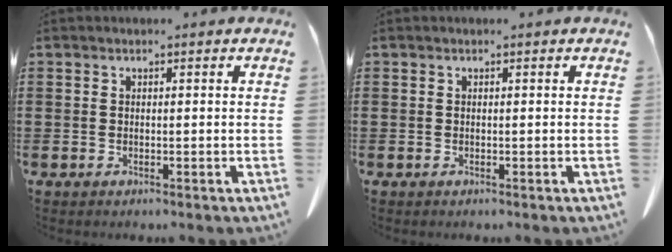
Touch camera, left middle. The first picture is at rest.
{"total": 0.0}